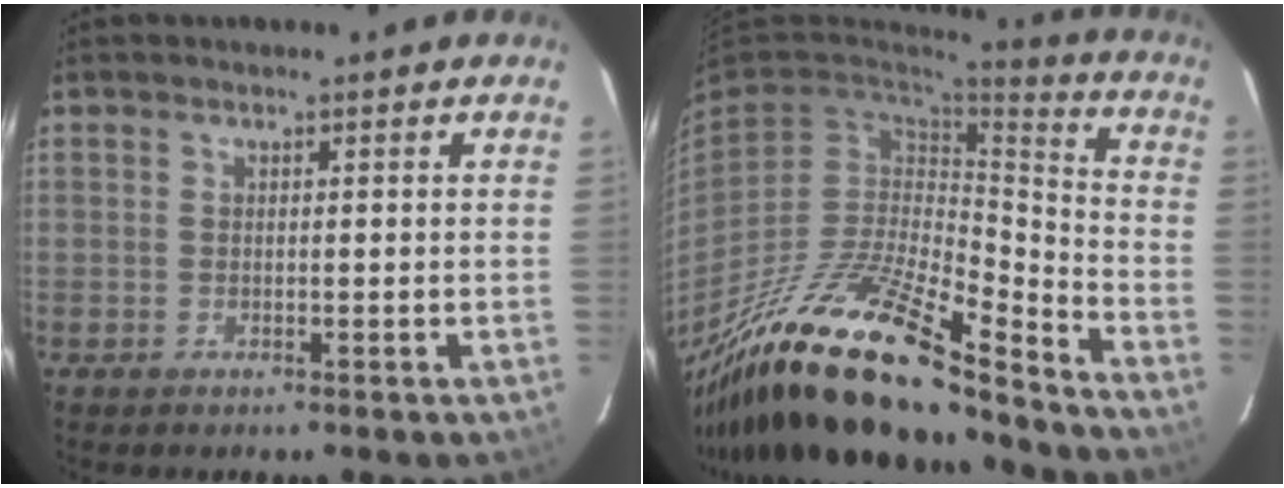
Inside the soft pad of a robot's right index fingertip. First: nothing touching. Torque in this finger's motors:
{"motor_torque": [1.12, -1.02, 0.71, 0.21]}